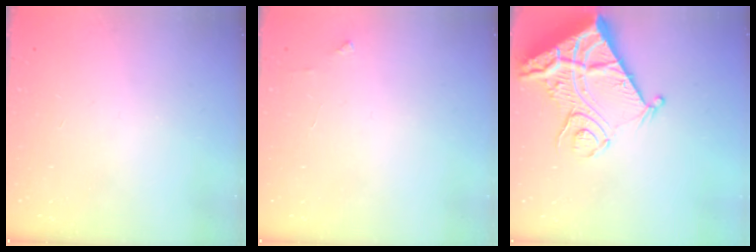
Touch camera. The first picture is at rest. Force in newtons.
{"total": 2.6, "press": 2.6, "slide": 0.2}
{"total": 17.7, "press": 17.5, "slide": 2.3}